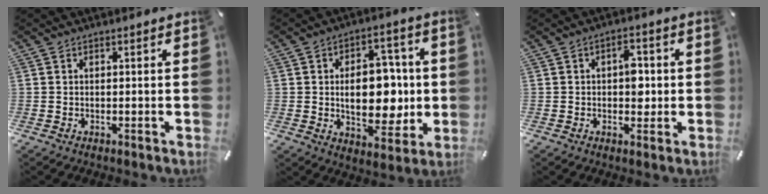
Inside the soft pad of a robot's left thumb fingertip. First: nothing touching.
{"total": 14.6, "force": [0.1, 9.4, 11.2], "torque": [-0.151, -0.003, 0.003]}
{"total": 5.3, "force": [0.3, 3.4, 4.1], "torque": [-0.040, -0.004, -0.006]}